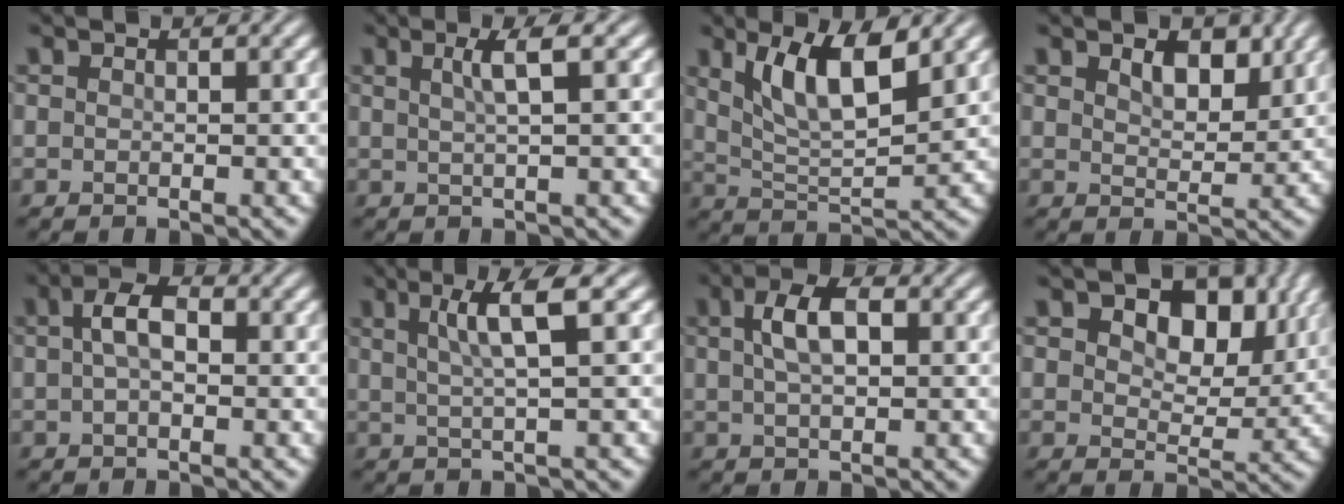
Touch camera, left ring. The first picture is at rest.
{"total": 2.7, "force": [0.9, 0.6, 2.4], "torque": [-0.036, 0.007, 0.011]}
{"total": 6.4, "force": [3.1, 2.1, 5.2], "torque": [-0.101, -0.005, 0.056]}
{"total": 2.9, "force": [1.6, 1.5, 1.8], "torque": [-0.038, -0.004, 0.026]}
{"total": 3.2, "force": [0.4, 1.7, 2.7], "torque": [-0.051, 0.008, 0.001]}
{"total": 4.2, "force": [1.5, 0.6, 3.9], "torque": [-0.061, 0.005, 0.026]}
{"total": 3.9, "force": [1.1, 1.9, 3.3], "torque": [-0.066, 0.009, 0.017]}
{"total": 7.6, "force": [3.1, 4.7, 5.2], "torque": [-0.080, -0.007, 0.042]}